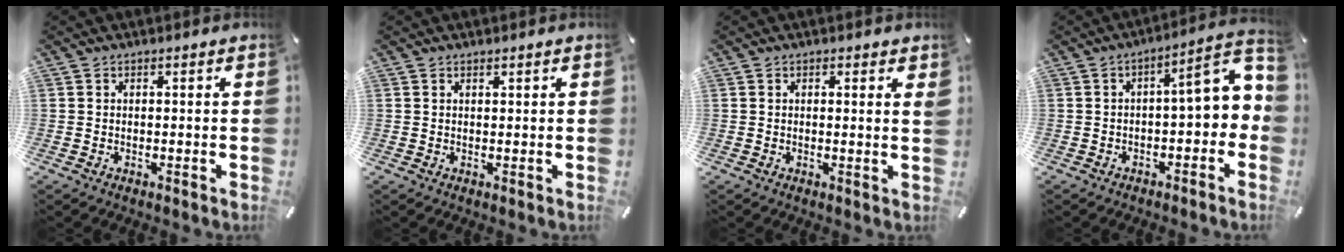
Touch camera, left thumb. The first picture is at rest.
{"total": 0.7, "force": [0.6, 0.2, 0.3], "torque": [-0.006, -0.001, 0.010]}
{"total": 1.3, "force": [0.7, 0.2, 1.1], "torque": [-0.015, -0.002, 0.010]}
{"total": 8.1, "force": [0.3, 3.1, 7.4], "torque": [-0.103, -0.016, -0.002]}